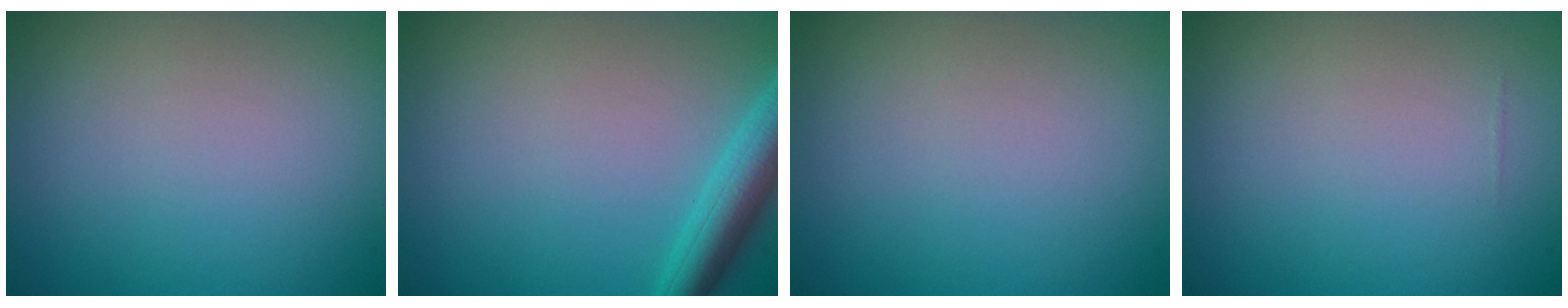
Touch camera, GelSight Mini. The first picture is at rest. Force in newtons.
{"total": 4.1, "press": 4.1, "slide": 0.2}
{"total": 0.0}
{"total": 0.0}